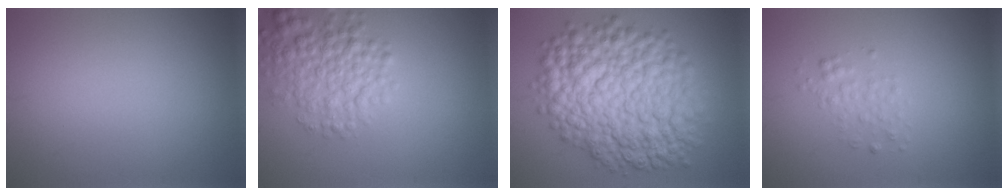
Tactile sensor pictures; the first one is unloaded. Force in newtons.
{"total": 5.0, "press": 5.0, "slide": 0.2}
{"total": 12.5, "press": 12.5, "slide": 0.3}
{"total": 1.5, "press": 1.5, "slide": 0.0}